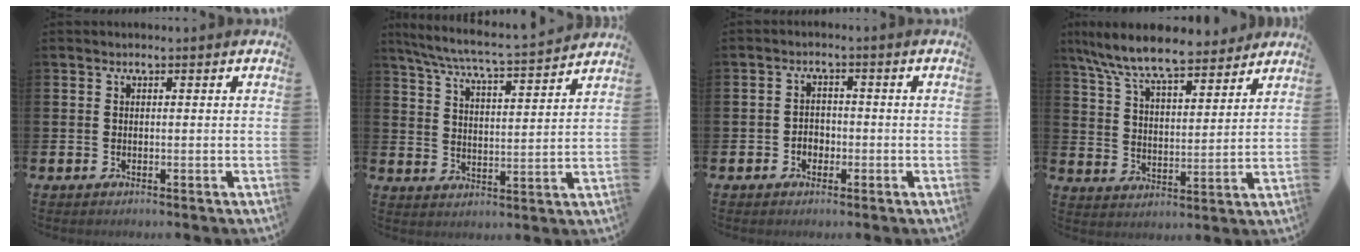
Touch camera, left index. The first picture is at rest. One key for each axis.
{"total": 6.6, "fx": 6.2, "fy": -0.1, "fz": 2.1, "tx": -0.068, "ty": -0.048, "tz": 0.106}
{"total": 2.1, "fx": -0.9, "fy": 1.8, "fz": 0.8, "tx": -0.015, "ty": 0.003, "tz": -0.020}
{"total": 9.2, "fx": 8.4, "fy": 1.5, "fz": 3.4, "tx": -0.106, "ty": -0.045, "tz": 0.149}